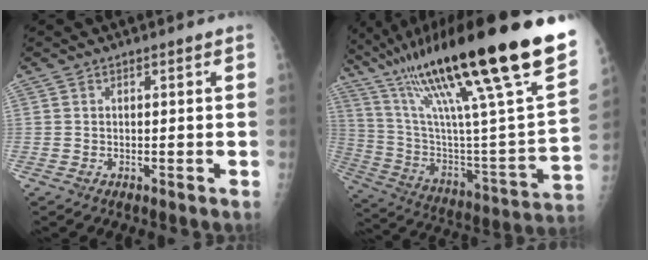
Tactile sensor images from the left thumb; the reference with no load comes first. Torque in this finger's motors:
{"motor_torque": [3.82, 1.21, 1.27, -1.50, 0.60]}